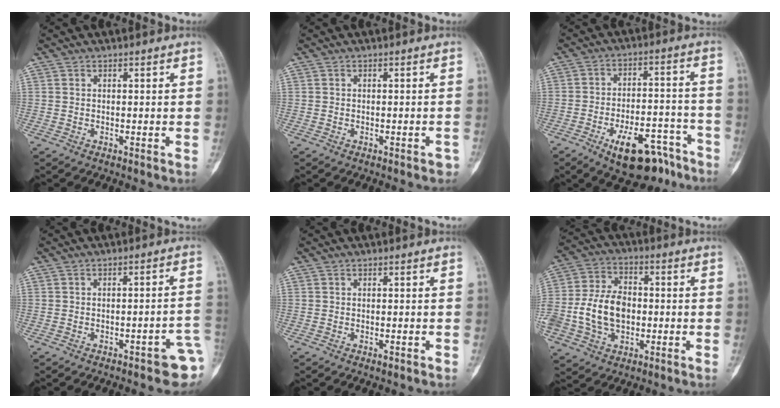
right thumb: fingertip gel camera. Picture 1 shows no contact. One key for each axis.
{"total": 1.0, "fx": -0.8, "fy": 0.3, "fz": 0.6, "tx": -0.007, "ty": 0.005, "tz": -0.006}
{"total": 15.0, "fx": -9.9, "fy": 6.8, "fz": 9.0, "tx": -0.112, "ty": 0.077, "tz": -0.143}
{"total": 7.4, "fx": -3.1, "fy": 2.0, "fz": 6.4, "tx": -0.066, "ty": 0.023, "tz": -0.031}
{"total": 0.7, "fx": -0.5, "fy": 0.3, "fz": 0.5, "tx": -0.010, "ty": 0.000, "tz": -0.003}
{"total": 12.8, "fx": -1.8, "fy": 9.0, "fz": 9.0, "tx": -0.163, "ty": 0.026, "tz": -0.036}